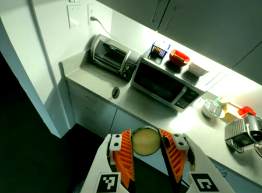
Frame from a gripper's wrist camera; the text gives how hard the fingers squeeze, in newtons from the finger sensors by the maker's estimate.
{"total": 10.4, "left": 10.7, "right": 10.0}